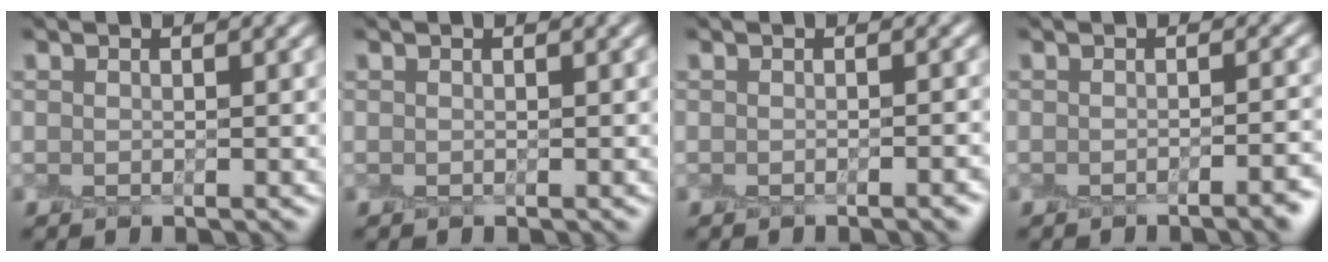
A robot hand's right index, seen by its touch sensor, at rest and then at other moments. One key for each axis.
{"total": 0.0}
{"total": 1.7, "fx": -0.8, "fy": 0.4, "fz": 1.4, "tx": -0.009, "ty": 0.002, "tz": -0.011}
{"total": 2.7, "fx": -1.5, "fy": 0.8, "fz": 2.2, "tx": -0.016, "ty": 0.003, "tz": -0.025}